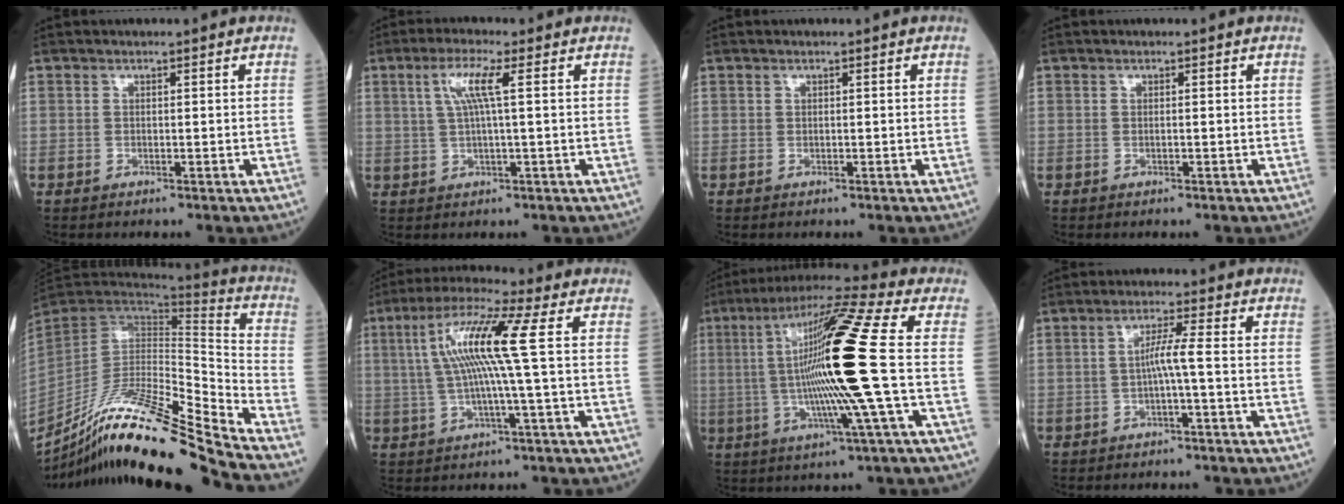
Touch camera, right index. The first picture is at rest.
{"total": 5.0, "force": [1.4, -0.3, 4.8], "torque": [-0.103, 0.010, 0.031]}
{"total": 0.0}
{"total": 0.0}
{"total": 22.8, "force": [-19.4, -1.5, 11.9], "torque": [-0.214, -0.024, -0.344]}
{"total": 10.8, "force": [1.5, -1.0, 10.6], "torque": [-0.212, 0.019, 0.027]}
{"total": 19.8, "force": [0.3, -1.2, 19.8], "torque": [-0.375, 0.005, -0.010]}
{"total": 3.4, "force": [-0.7, -0.7, 3.2], "torque": [-0.062, 0.007, -0.010]}